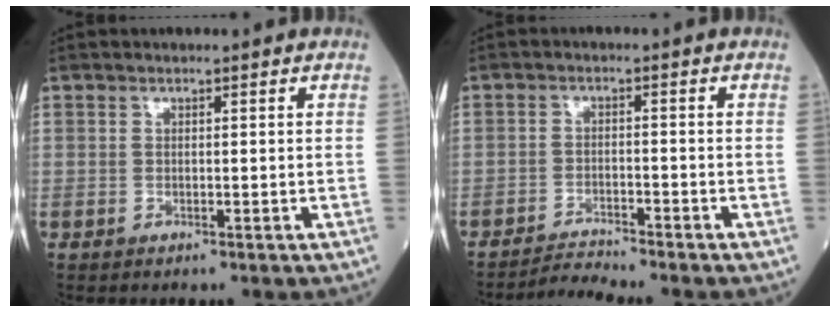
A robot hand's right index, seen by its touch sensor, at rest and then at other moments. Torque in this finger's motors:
{"motor_torque": [-0.08, -0.34, 0.07, 0.00]}